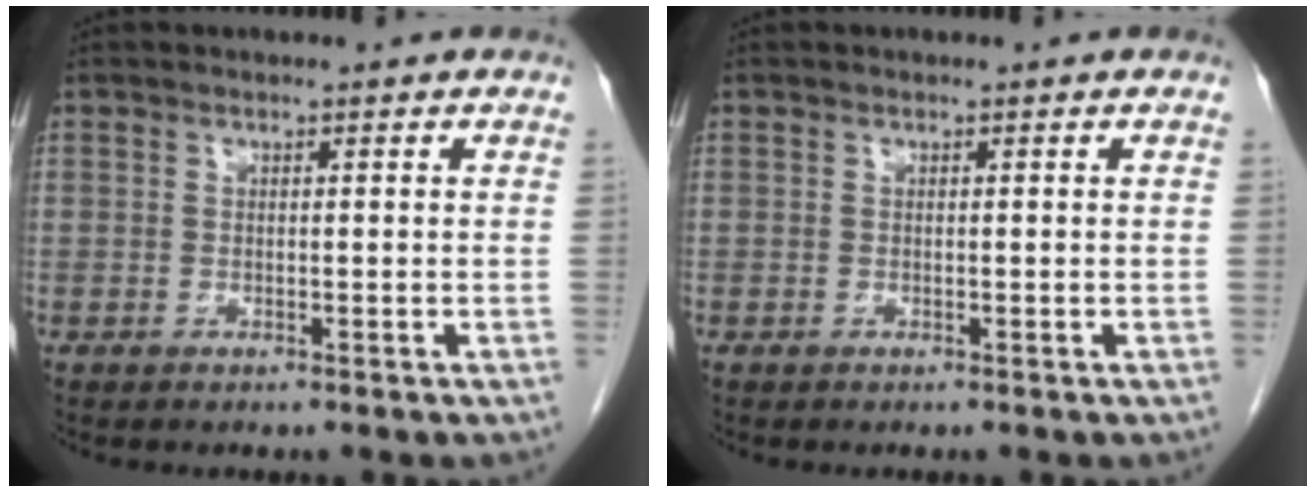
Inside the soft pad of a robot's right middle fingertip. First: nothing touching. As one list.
[{"total": 0.0}]